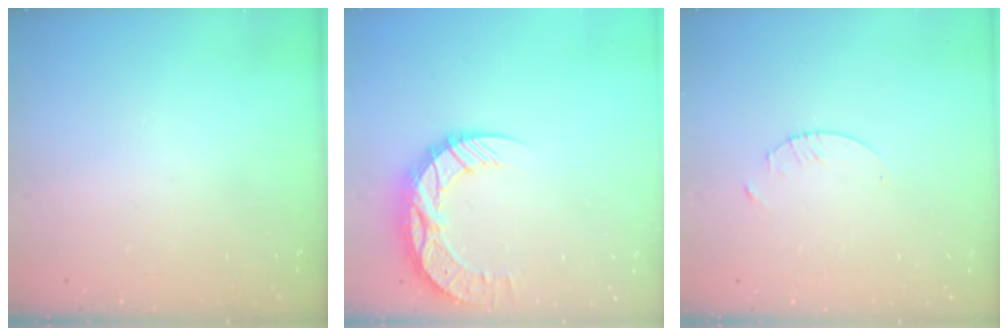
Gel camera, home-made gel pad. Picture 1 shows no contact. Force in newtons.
{"total": 13.3, "press": 13.2, "slide": 1.0}
{"total": 1.3, "press": 1.3, "slide": 0.2}